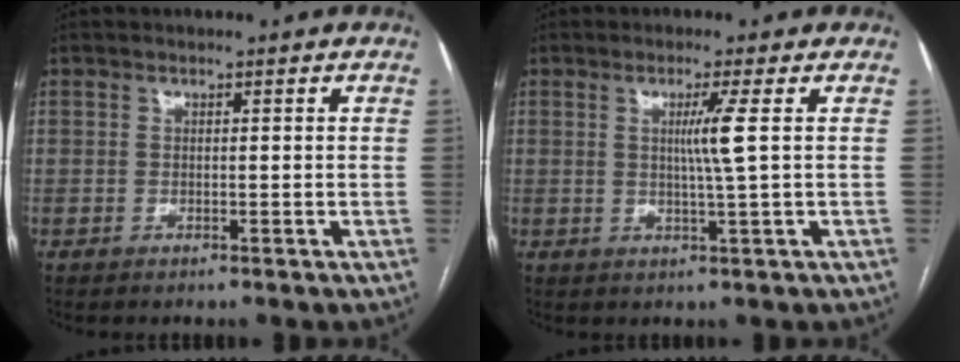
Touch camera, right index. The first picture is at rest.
{"total": 3.8, "force": [0.7, -1.4, 3.5], "torque": [-0.065, -0.007, 0.012]}